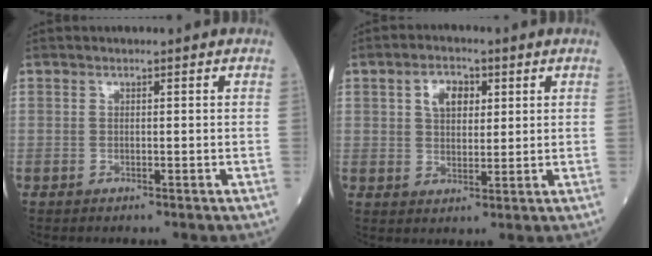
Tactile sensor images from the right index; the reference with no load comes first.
{"total": 5.1, "force": [1.9, 3.1, 3.6], "torque": [-0.064, 0.011, 0.034]}